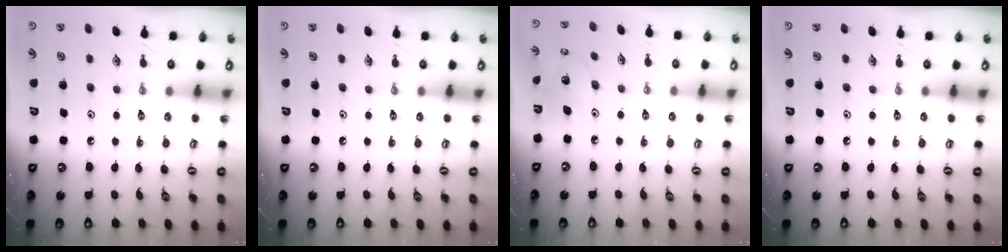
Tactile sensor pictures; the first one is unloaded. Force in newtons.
{"total": 0.0}
{"total": 4.4, "press": 4.4, "slide": 0.2}
{"total": 0.0}